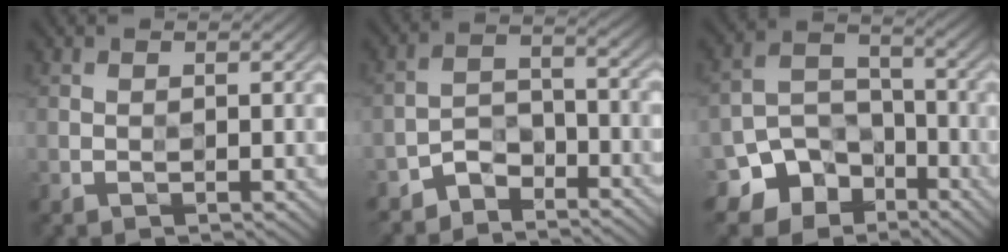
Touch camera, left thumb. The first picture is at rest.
{"total": 5.6, "force": [-4.9, 2.2, 1.8], "torque": [-0.030, 0.000, -0.105]}
{"total": 10.5, "force": [-7.0, 7.0, 3.4], "torque": [-0.082, -0.008, -0.125]}